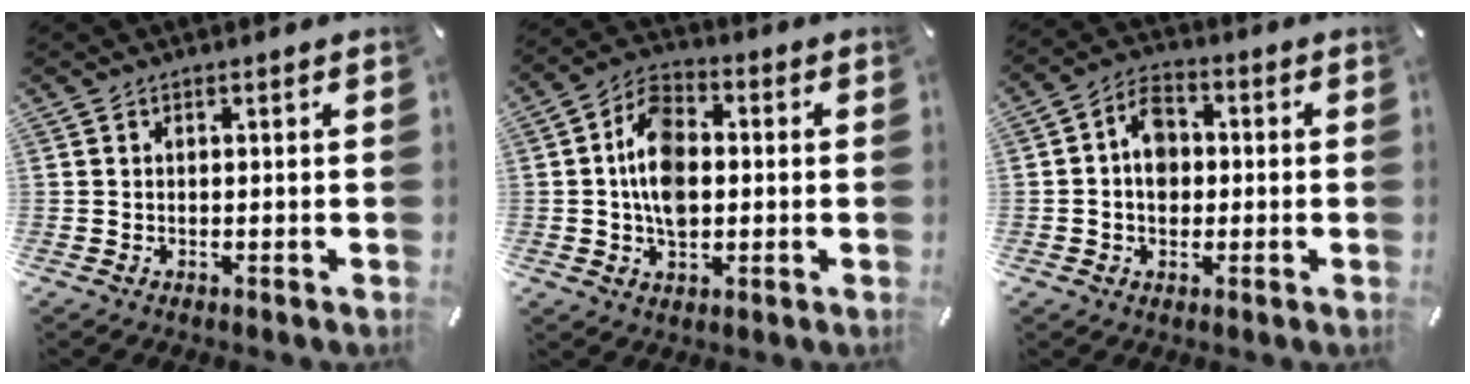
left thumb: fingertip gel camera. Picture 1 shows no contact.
{"total": 10.8, "force": [-0.3, 7.5, 7.7], "torque": [-0.151, 0.010, -0.007]}
{"total": 7.1, "force": [-0.2, 5.6, 4.3], "torque": [-0.076, 0.009, -0.006]}